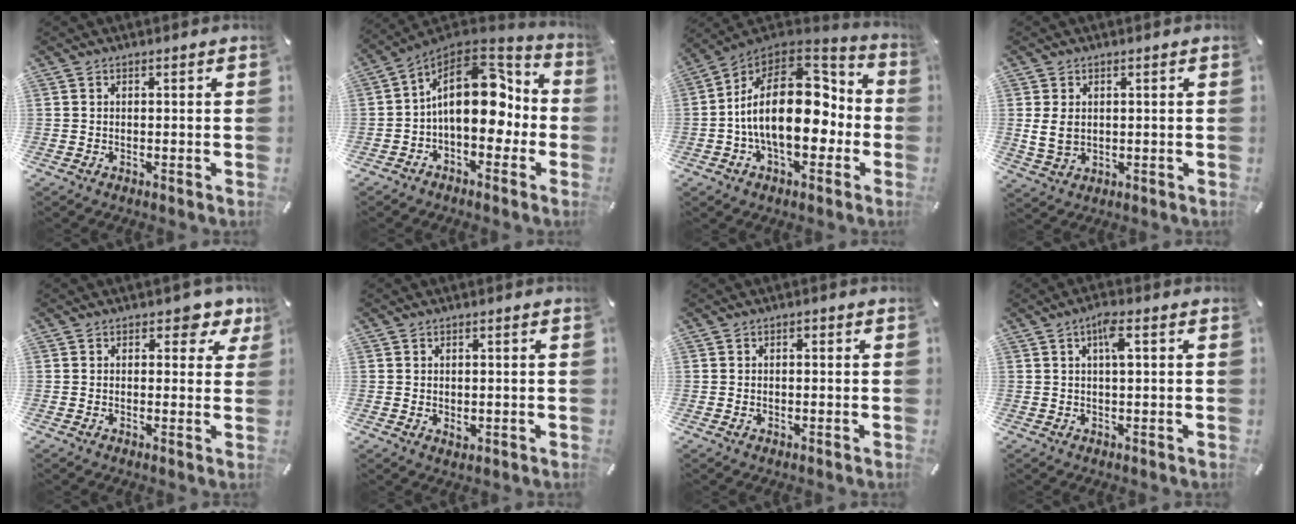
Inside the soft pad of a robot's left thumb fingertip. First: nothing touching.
{"total": 18.7, "force": [1.4, 11.6, 14.6], "torque": [-0.232, -0.007, 0.023]}
{"total": 23.8, "force": [-0.6, 14.3, 19.1], "torque": [-0.333, -0.001, -0.003]}
{"total": 4.9, "force": [0.9, 3.6, 3.3], "torque": [-0.070, -0.002, 0.015]}
{"total": 5.1, "force": [3.0, 2.8, 3.0], "torque": [-0.020, -0.012, 0.043]}
{"total": 1.3, "force": [0.0, 1.1, 0.7], "torque": [-0.005, 0.000, -0.003]}
{"total": 1.1, "force": [-0.1, 0.8, 0.7], "torque": [-0.006, 0.001, -0.005]}
{"total": 4.5, "force": [1.3, 1.2, 4.2], "torque": [-0.078, 0.004, 0.018]}